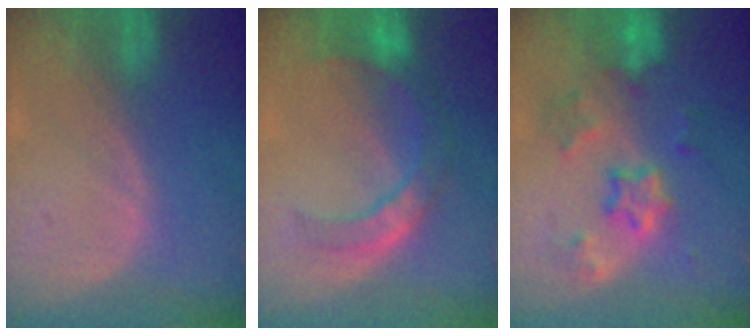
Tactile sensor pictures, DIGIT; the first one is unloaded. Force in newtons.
{"total": 7.0, "press": 6.9, "slide": 1.4}
{"total": 7.0, "press": 6.4, "slide": 2.8}